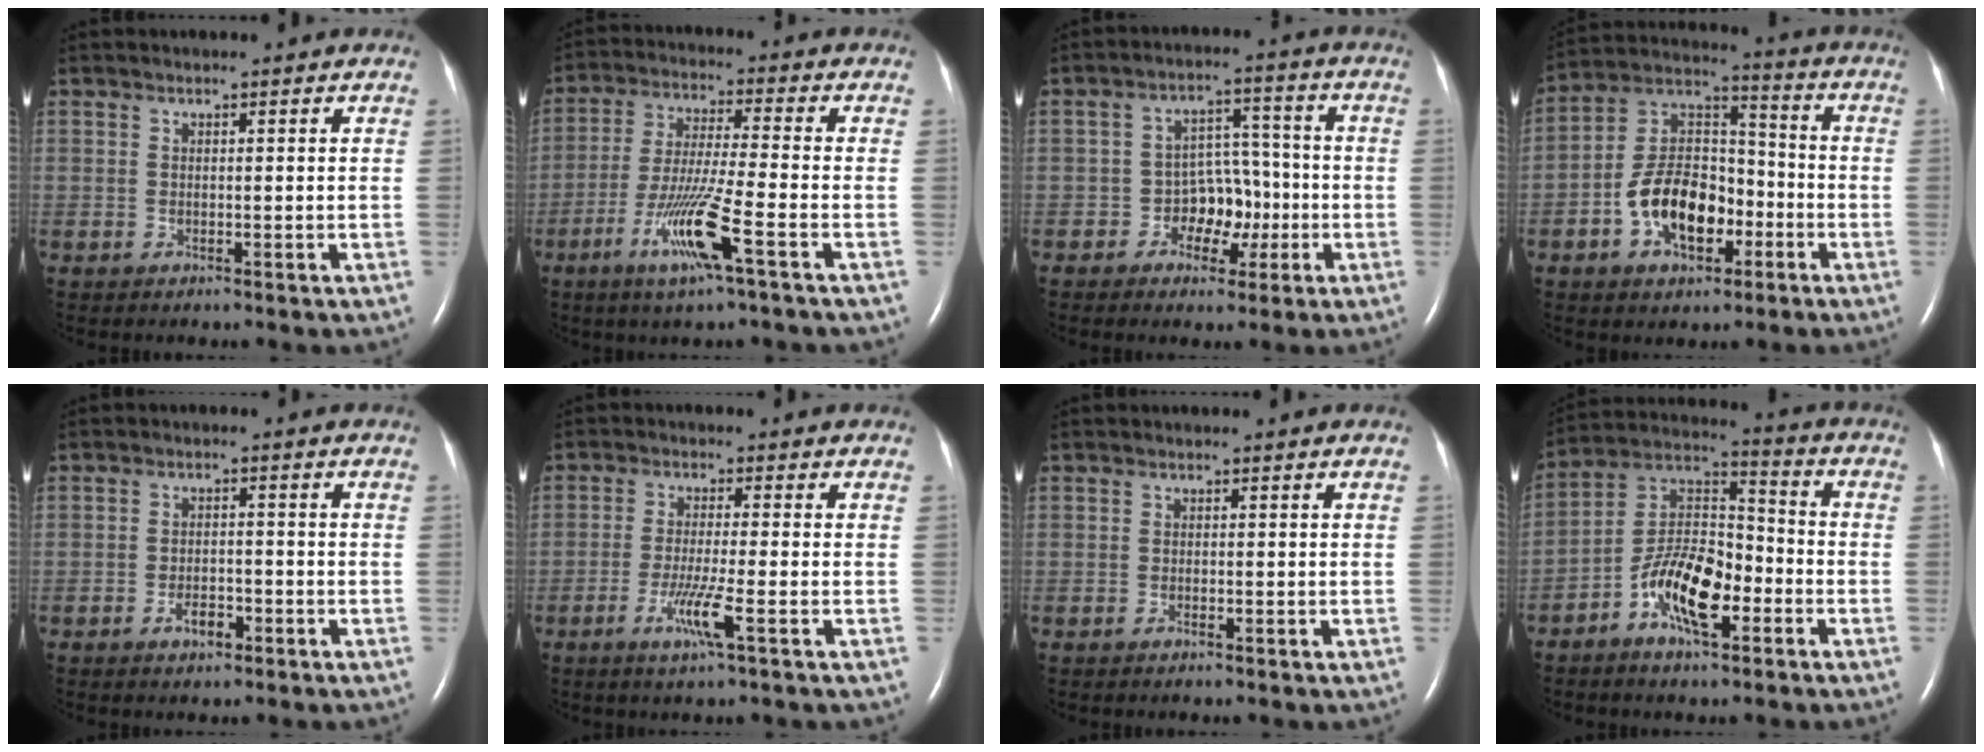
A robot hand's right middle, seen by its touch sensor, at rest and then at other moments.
{"total": 10.5, "force": [-4.9, -0.4, 9.3], "torque": [-0.185, -0.018, -0.097]}
{"total": 6.3, "force": [-2.1, 4.5, 3.9], "torque": [-0.059, 0.023, -0.034]}
{"total": 12.6, "force": [-4.7, 6.9, 9.5], "torque": [-0.192, 0.027, -0.081]}
{"total": 2.9, "force": [-1.8, 1.3, 1.9], "torque": [-0.036, 0.003, -0.031]}
{"total": 5.2, "force": [-2.3, -0.5, 4.6], "torque": [-0.094, -0.014, -0.046]}
{"total": 0.6, "force": [-0.4, 0.0, 0.4], "torque": [-0.012, -0.001, -0.006]}
{"total": 11.7, "force": [-5.4, 4.4, 9.5], "torque": [-0.186, 0.017, -0.099]}